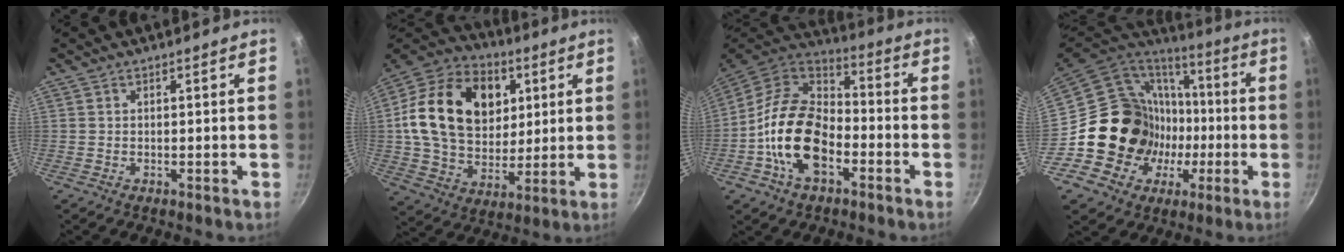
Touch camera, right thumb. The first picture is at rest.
{"total": 24.9, "force": [6.0, 18.1, 16.0], "torque": [-0.254, 0.000, 0.100]}
{"total": 17.8, "force": [-5.0, 11.4, 12.8], "torque": [-0.211, 0.039, -0.106]}
{"total": 22.2, "force": [-2.5, 19.8, 9.8], "torque": [-0.143, 0.040, -0.018]}